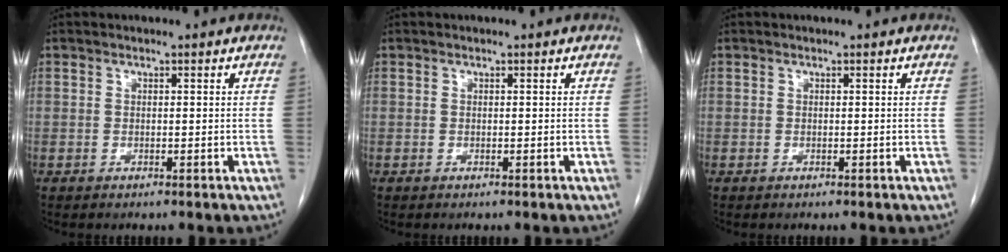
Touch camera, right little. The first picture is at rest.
{"total": 0.0}
{"total": 0.0}